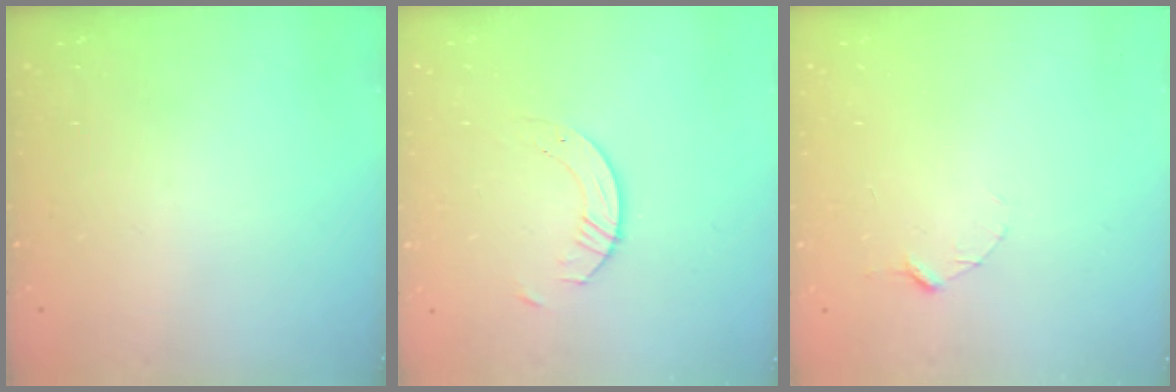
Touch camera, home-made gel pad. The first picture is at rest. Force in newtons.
{"total": 3.5, "press": 3.5, "slide": 0.4}
{"total": 2.9, "press": 2.9, "slide": 0.3}